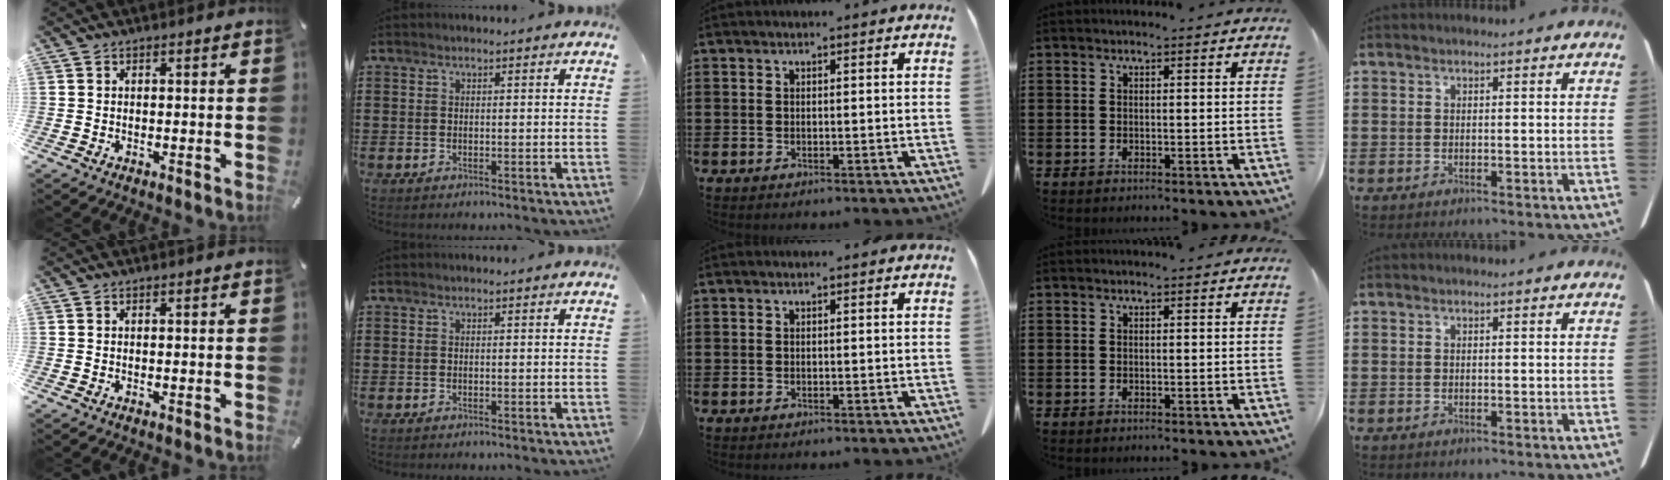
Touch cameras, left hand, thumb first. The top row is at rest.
{}